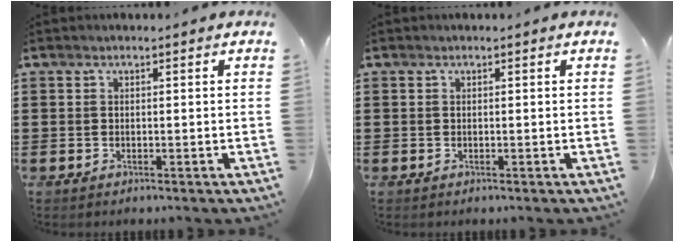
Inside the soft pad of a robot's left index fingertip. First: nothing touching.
{"total": 0.0}